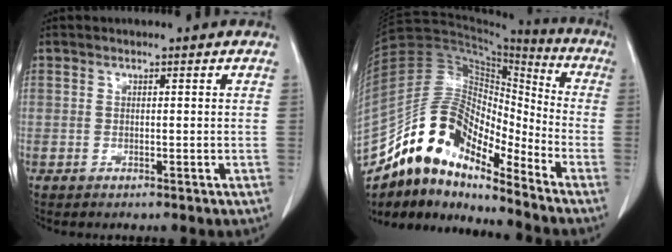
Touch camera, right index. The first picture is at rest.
{"total": 17.4, "force": [-13.2, 4.8, 10.4], "torque": [-0.181, 0.048, -0.235]}